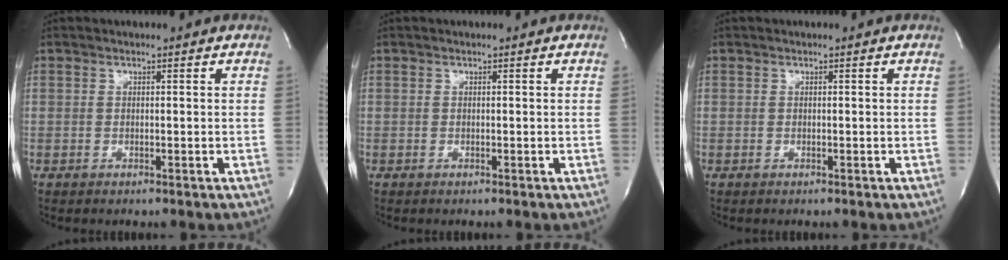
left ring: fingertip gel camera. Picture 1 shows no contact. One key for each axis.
{"total": 0.0}
{"total": 0.0}